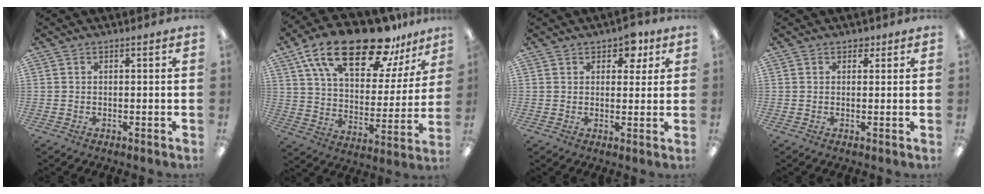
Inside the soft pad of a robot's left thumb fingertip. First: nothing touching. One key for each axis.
{"total": 24.3, "fx": 16.4, "fy": 9.8, "fz": 15.0, "tx": -0.255, "ty": -0.093, "tz": 0.282}
{"total": 5.3, "fx": 3.2, "fy": 3.4, "fz": 2.6, "tx": -0.020, "ty": -0.007, "tz": 0.051}
{"total": 1.9, "fx": 1.0, "fy": 1.4, "fz": 0.7, "tx": -0.006, "ty": -0.001, "tz": 0.017}